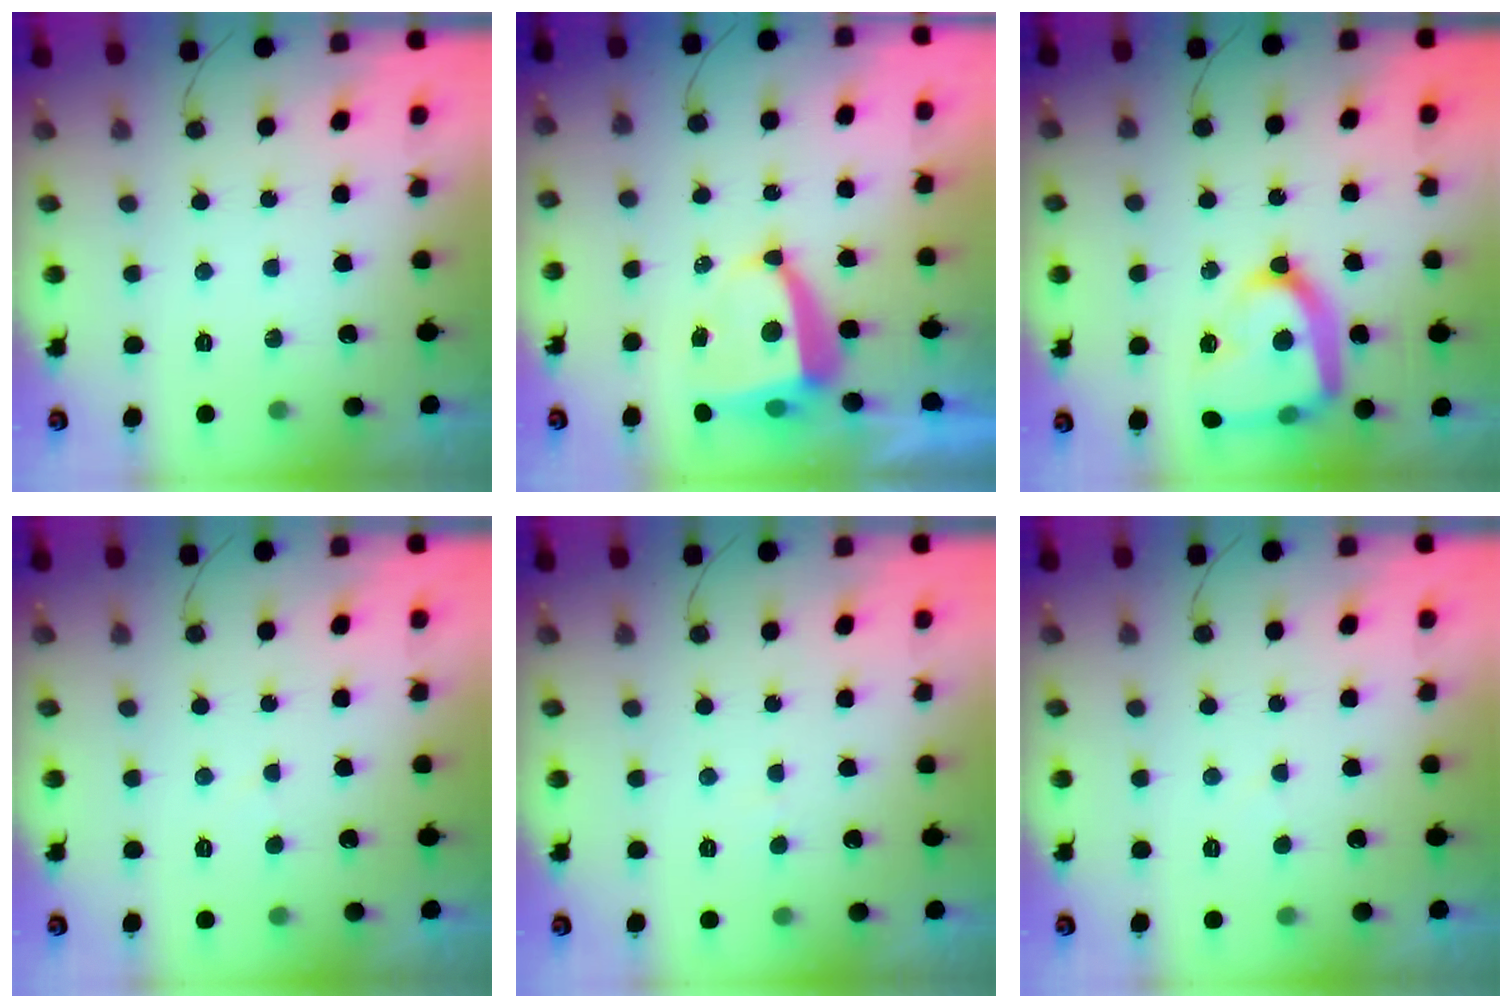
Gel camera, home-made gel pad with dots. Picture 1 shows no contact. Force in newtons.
{"total": 6.7, "press": 6.6, "slide": 1.0}
{"total": 18.2, "press": 18.1, "slide": 1.2}
{"total": 2.0, "press": 2.0, "slide": 0.3}
{"total": 1.7, "press": 1.7, "slide": 0.1}
{"total": 2.0, "press": 2.0, "slide": 0.3}